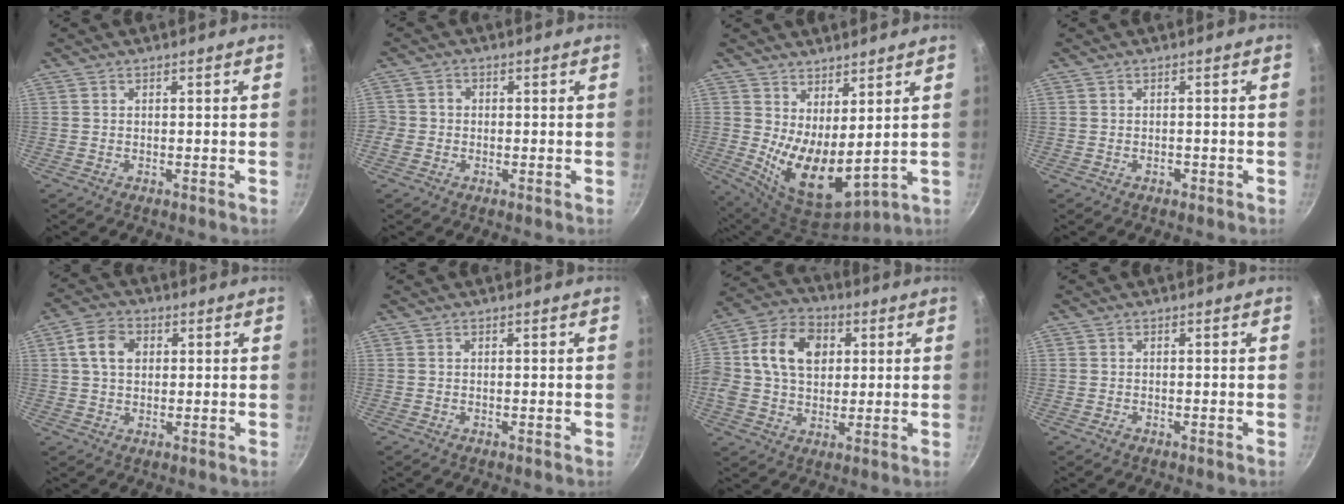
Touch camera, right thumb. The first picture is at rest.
{"total": 2.7, "force": [-0.7, 2.5, 0.8], "torque": [-0.004, 0.009, -0.018]}
{"total": 11.3, "force": [3.1, 5.2, 9.5], "torque": [-0.145, -0.050, 0.068]}
{"total": 0.8, "force": [-0.4, 0.6, 0.4], "torque": [-0.003, 0.005, -0.005]}
{"total": 4.7, "force": [0.9, 3.6, 2.9], "torque": [-0.041, 0.008, 0.007]}
{"total": 0.0}
{"total": 15.1, "force": [3.0, 11.1, 9.8], "torque": [-0.159, 0.015, 0.034]}
{"total": 1.0, "force": [-0.5, 0.7, 0.3], "torque": [-0.005, 0.002, -0.008]}